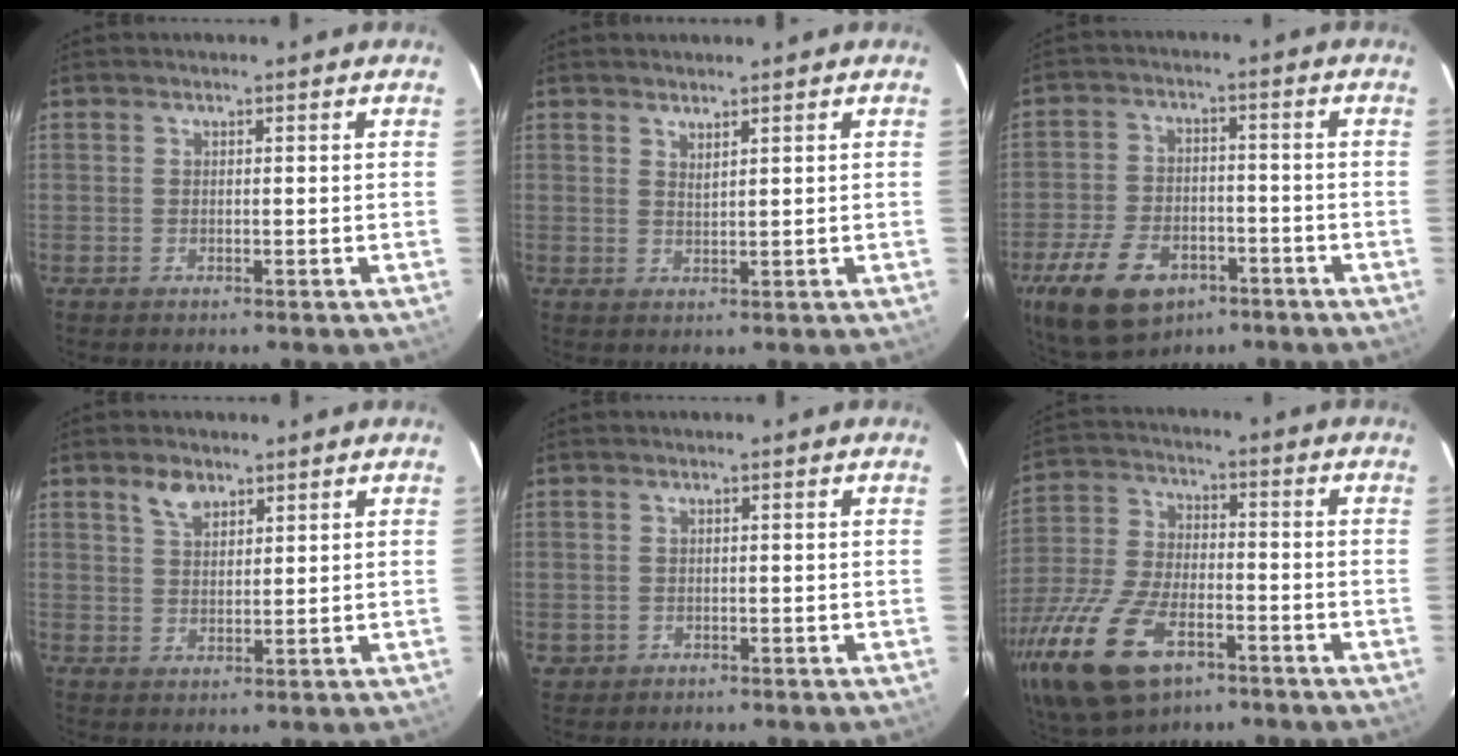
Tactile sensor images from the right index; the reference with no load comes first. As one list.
[{"total": 1.5, "force": [1.3, 0.1, 0.7], "torque": [-0.014, -0.001, 0.022]}, {"total": 15.6, "force": [-8.7, 9.4, 9.0], "torque": [-0.212, -0.008, -0.142]}, {"total": 3.9, "force": [2.7, 2.1, 2.0], "torque": [-0.033, 0.008, 0.050]}, {"total": 1.8, "force": [-0.3, 1.7, 0.3], "torque": [-0.004, 0.000, 0.000]}, {"total": 21.3, "force": [-12.1, 10.7, 13.9], "torque": [-0.318, -0.038, -0.218]}]